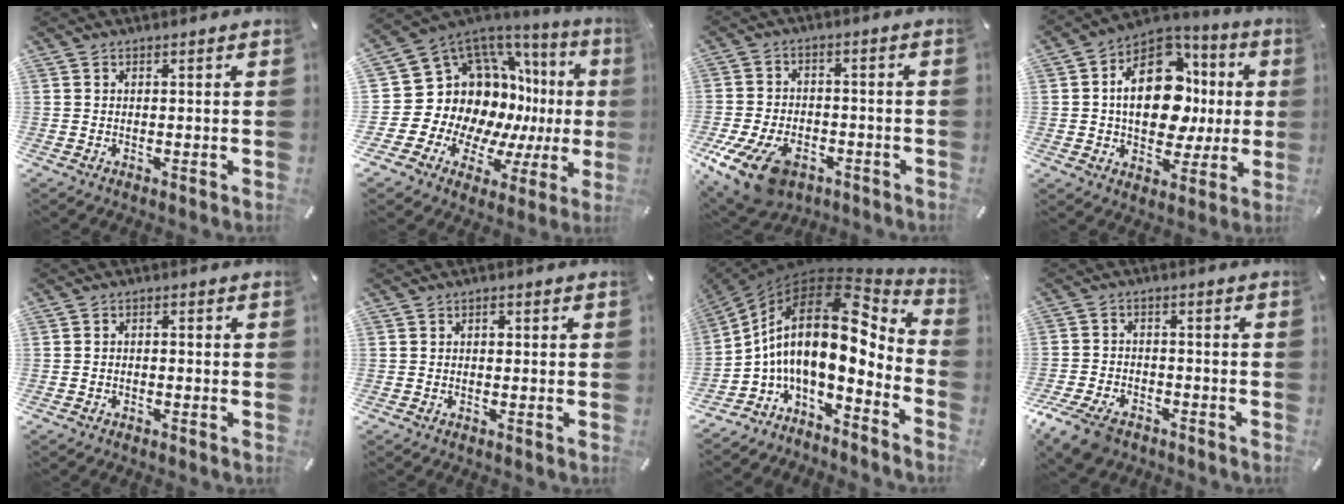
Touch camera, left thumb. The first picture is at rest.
{"total": 17.6, "force": [3.9, 14.4, 9.4], "torque": [-0.119, -0.093, 0.119]}
{"total": 14.4, "force": [-7.4, 8.8, 8.7], "torque": [-0.179, 0.040, -0.127]}
{"total": 19.7, "force": [1.4, 13.4, 14.4], "torque": [-0.238, -0.006, 0.024]}
{"total": 1.7, "force": [-1.3, 0.9, 0.6], "torque": [-0.011, 0.007, -0.027]}
{"total": 1.2, "force": [0.0, 0.9, 0.7], "torque": [-0.014, 0.006, -0.003]}
{"total": 20.5, "force": [3.1, 9.6, 17.9], "torque": [-0.364, -0.049, 0.047]}
{"total": 8.2, "force": [-5.4, 4.8, 3.8], "torque": [-0.080, 0.021, -0.100]}